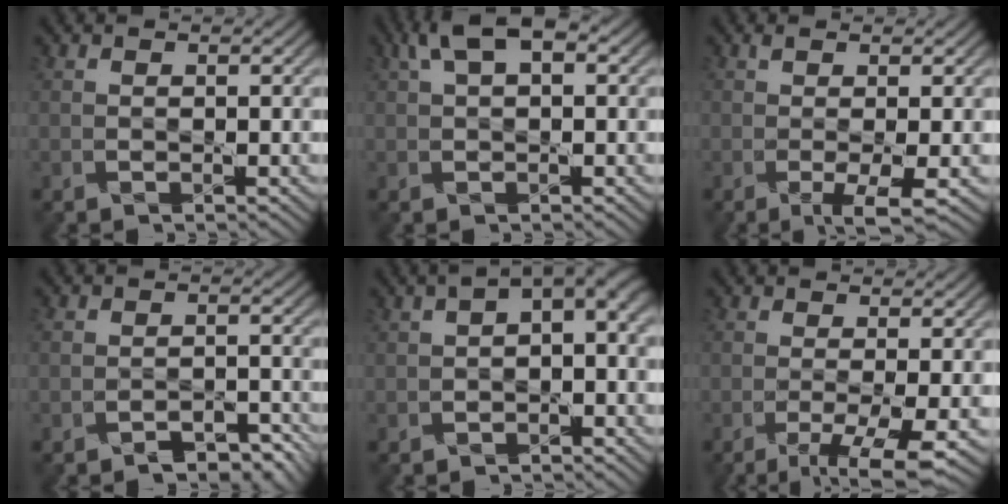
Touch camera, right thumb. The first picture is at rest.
{"total": 4.9, "force": [2.3, 2.3, 3.6], "torque": [-0.069, 0.010, 0.035]}
{"total": 3.1, "force": [-0.3, 0.3, 3.0], "torque": [-0.065, -0.001, -0.005]}
{"total": 3.9, "force": [-3.2, 1.6, 1.5], "torque": [-0.018, 0.000, -0.051]}
{"total": 4.8, "force": [0.3, 2.6, 4.0], "torque": [-0.059, -0.002, 0.000]}
{"total": 5.7, "force": [-2.5, 1.1, 5.0], "torque": [-0.094, -0.004, -0.039]}